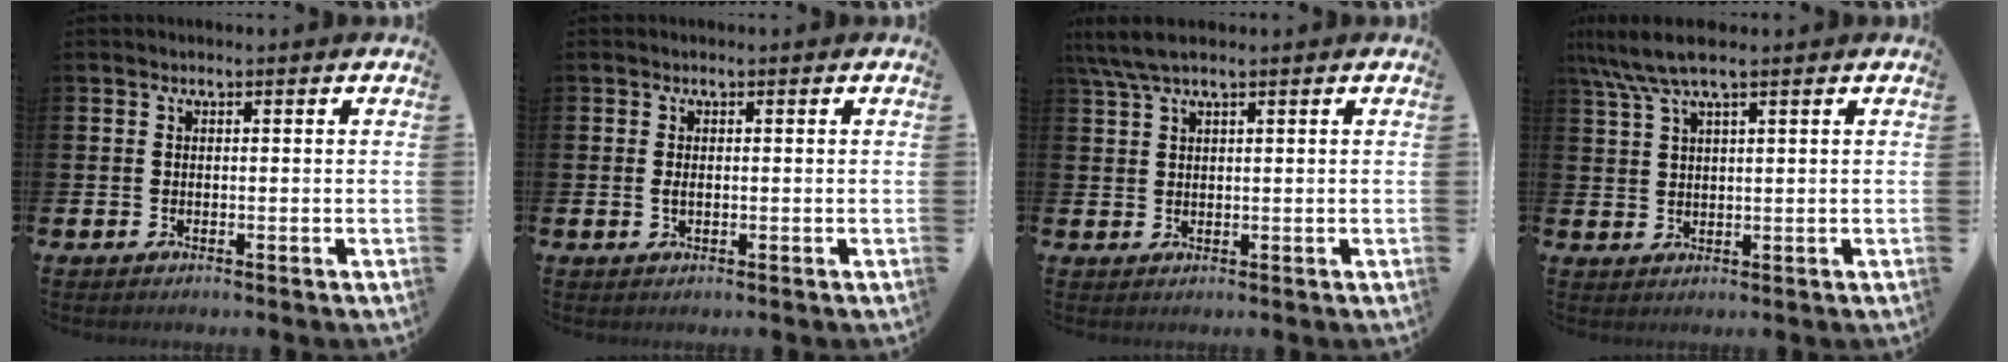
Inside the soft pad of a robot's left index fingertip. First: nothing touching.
{"total": 0.9, "force": [0.0, 0.5, 0.8], "torque": [-0.015, 0.004, -0.002]}
{"total": 4.0, "force": [3.0, 0.6, 2.5], "torque": [-0.058, 0.000, 0.056]}
{"total": 5.7, "force": [4.2, 0.8, 3.7], "torque": [-0.083, -0.004, 0.076]}